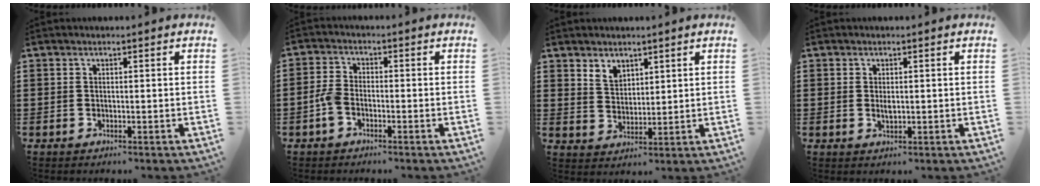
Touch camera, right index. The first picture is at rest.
{"total": 3.3, "force": [-1.4, 1.8, 2.3], "torque": [-0.064, -0.003, -0.033]}
{"total": 3.3, "force": [2.7, 1.9, 0.5], "torque": [-0.019, 0.002, 0.052]}
{"total": 1.4, "force": [0.2, 0.7, 1.2], "torque": [-0.025, 0.003, 0.003]}